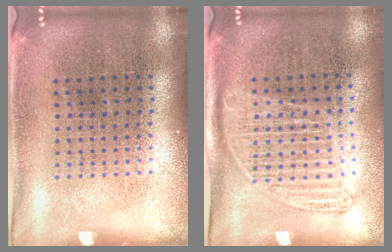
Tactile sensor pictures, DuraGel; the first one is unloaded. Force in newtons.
{"total": 1.4, "press": 1.3, "slide": 0.6}